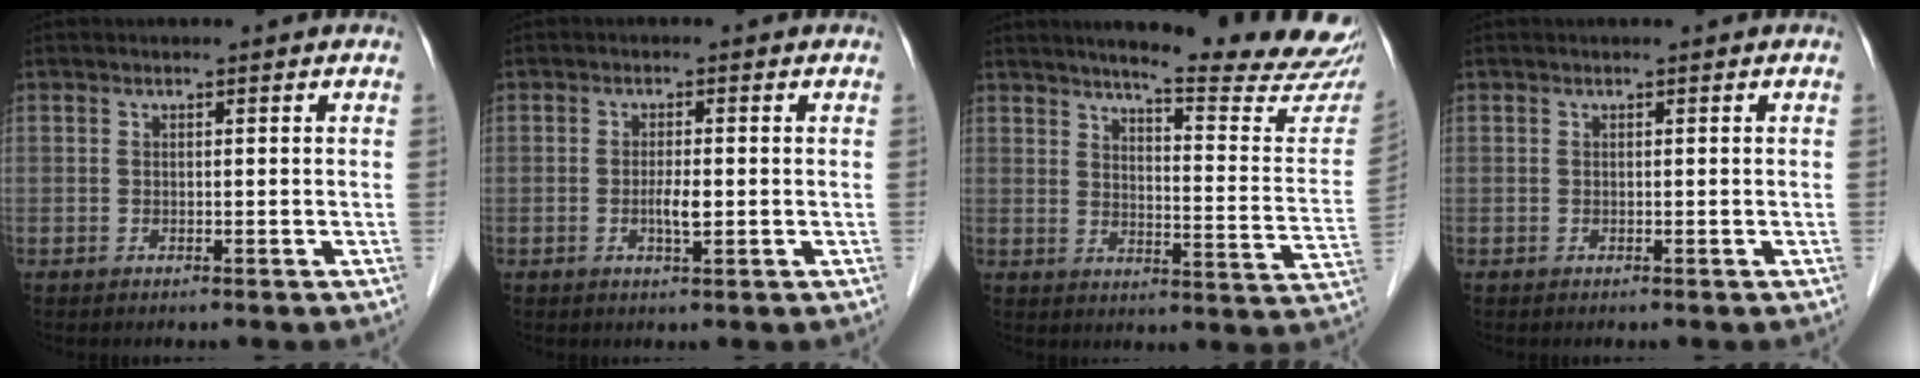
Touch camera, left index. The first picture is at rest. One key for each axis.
{"total": 2.5, "fx": -0.5, "fy": 0.4, "fz": 2.4, "tx": -0.046, "ty": -0.003, "tz": -0.009}
{"total": 19.9, "fx": 18.1, "fy": 0.5, "fz": 8.2, "tx": -0.104, "ty": -0.092, "tz": 0.211}
{"total": 0.0}